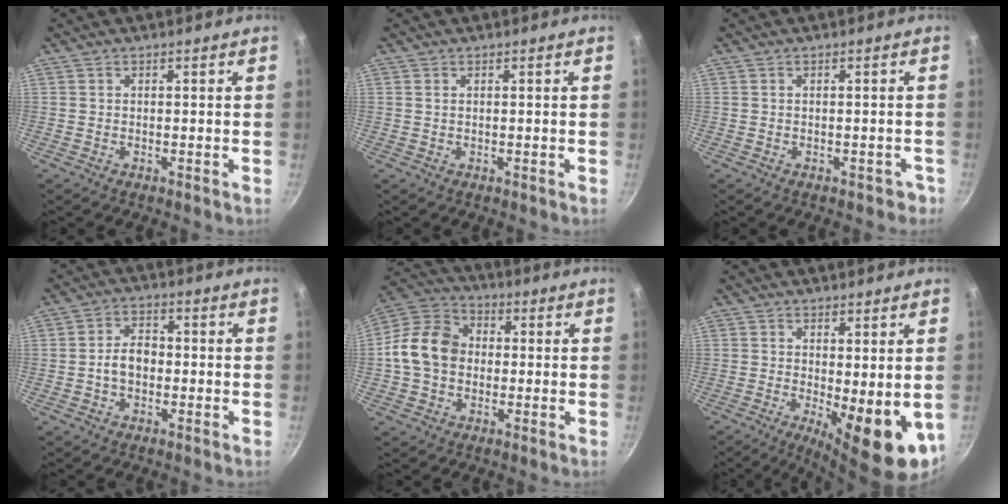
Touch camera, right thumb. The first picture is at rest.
{"total": 0.5, "force": [0.2, 0.3, 0.4], "torque": [-0.007, 0.001, 0.003]}
{"total": 1.6, "force": [-1.0, 1.1, 0.6], "torque": [0.011, 0.026, 0.007]}
{"total": 5.5, "force": [-0.9, 3.8, 3.9], "torque": [-0.048, 0.021, -0.019]}
{"total": 12.5, "force": [-0.4, 10.0, 7.6], "torque": [-0.105, 0.026, -0.029]}
{"total": 11.1, "force": [-1.4, 3.8, 10.3], "torque": [-0.117, -0.012, -0.006]}